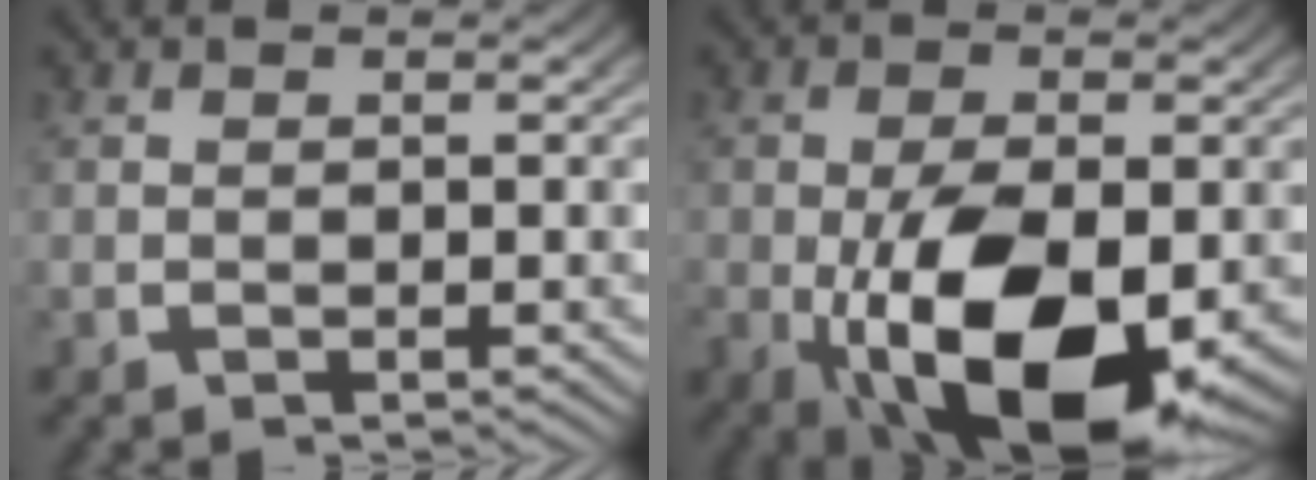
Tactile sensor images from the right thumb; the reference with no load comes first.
{"total": 14.8, "force": [-4.1, 8.4, 11.5], "torque": [-0.217, -0.067, -0.032]}